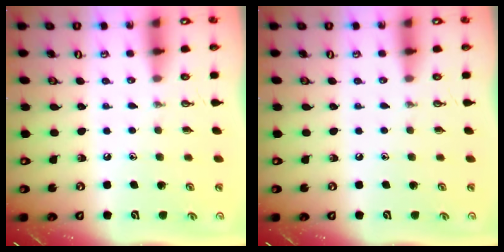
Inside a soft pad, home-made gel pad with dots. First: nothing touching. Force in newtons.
{"total": 0.0}